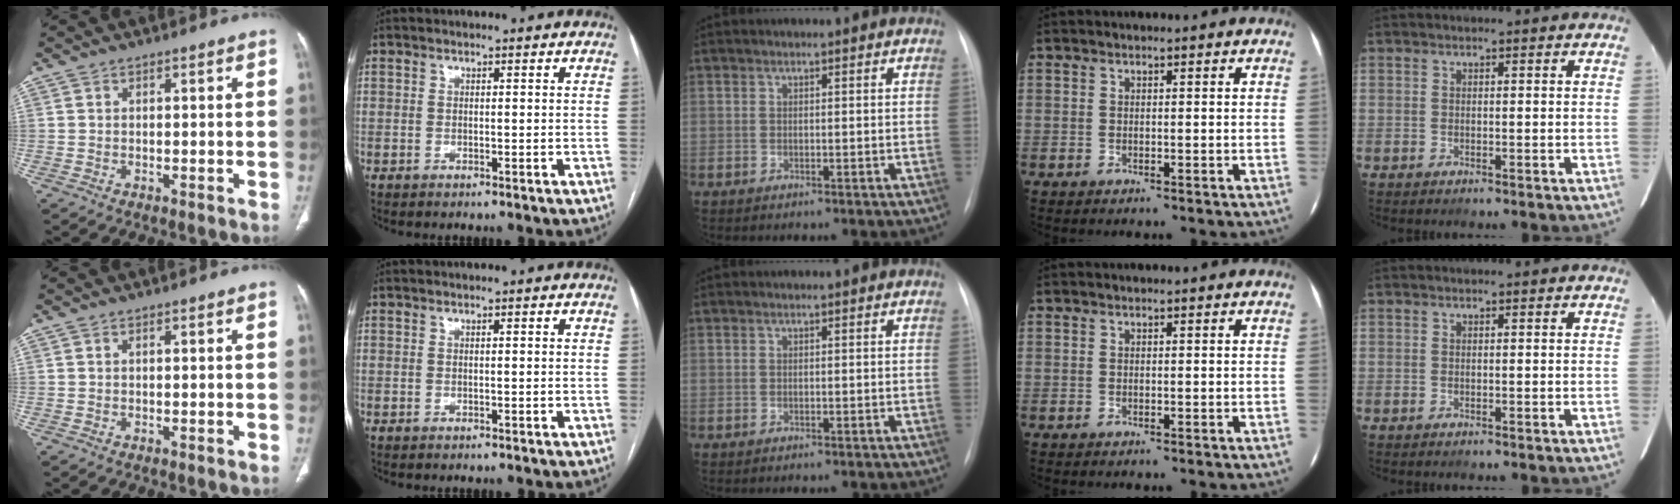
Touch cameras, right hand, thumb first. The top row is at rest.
{}